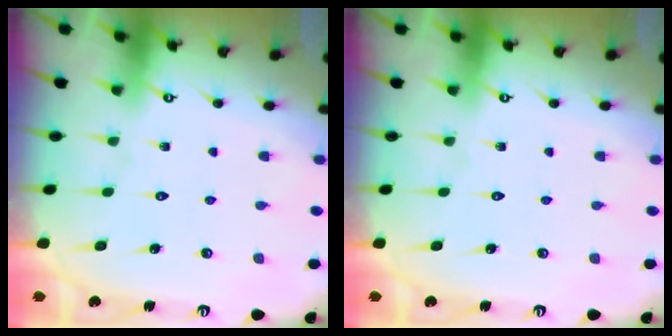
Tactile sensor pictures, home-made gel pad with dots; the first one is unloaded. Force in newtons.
{"total": 0.0}